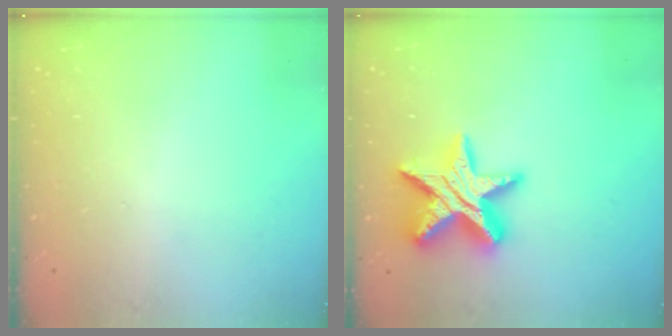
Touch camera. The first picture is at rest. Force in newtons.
{"total": 18.0, "press": 17.9, "slide": 1.4}